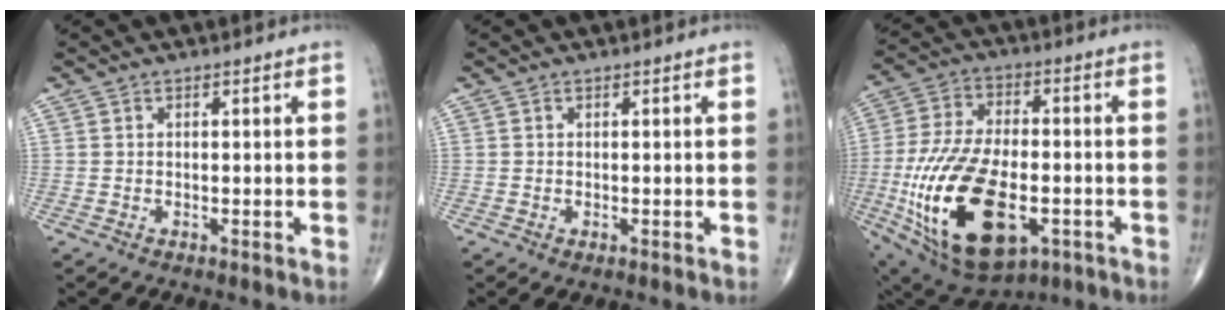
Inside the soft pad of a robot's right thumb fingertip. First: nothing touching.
{"total": 1.2, "force": [-0.4, 0.7, 0.9], "torque": [-0.012, -0.003, -0.001]}
{"total": 24.8, "force": [-6.8, 13.0, 20.0], "torque": [-0.403, 0.001, -0.098]}